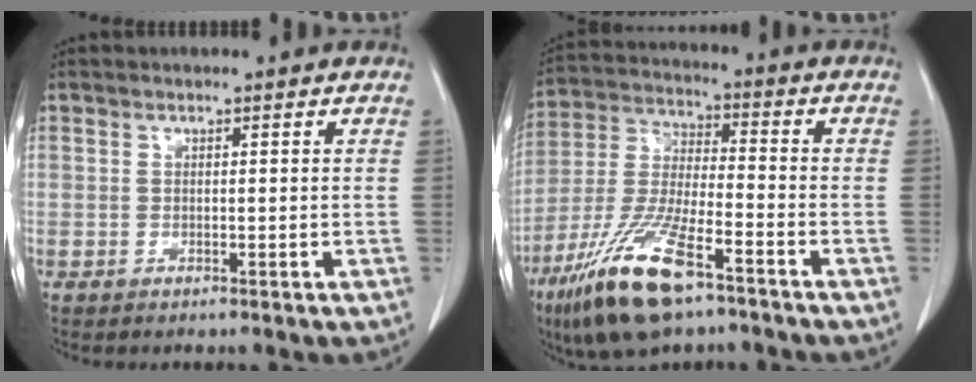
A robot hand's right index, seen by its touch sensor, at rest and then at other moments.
{"total": 15.6, "force": [-9.6, 3.5, 11.8], "torque": [-0.258, -0.032, -0.178]}